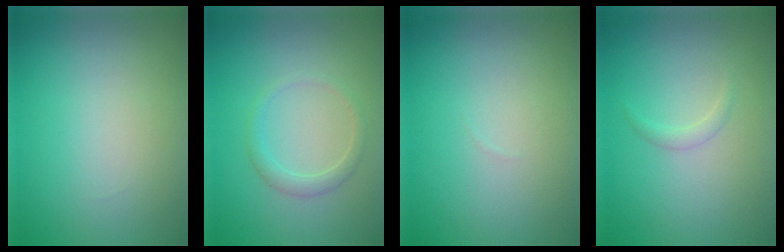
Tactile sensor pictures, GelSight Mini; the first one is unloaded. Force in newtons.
{"total": 1.5, "press": 1.5, "slide": 0.2}
{"total": 0.0}
{"total": 0.8, "press": 0.8, "slide": 0.0}